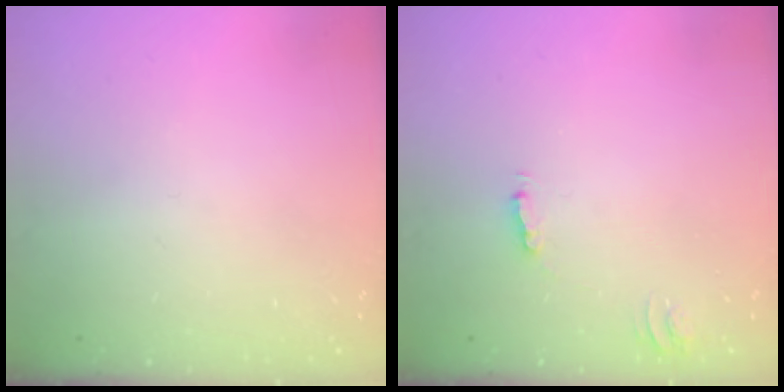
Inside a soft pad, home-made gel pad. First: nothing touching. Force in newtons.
{"total": 2.3, "press": 2.3, "slide": 0.2}